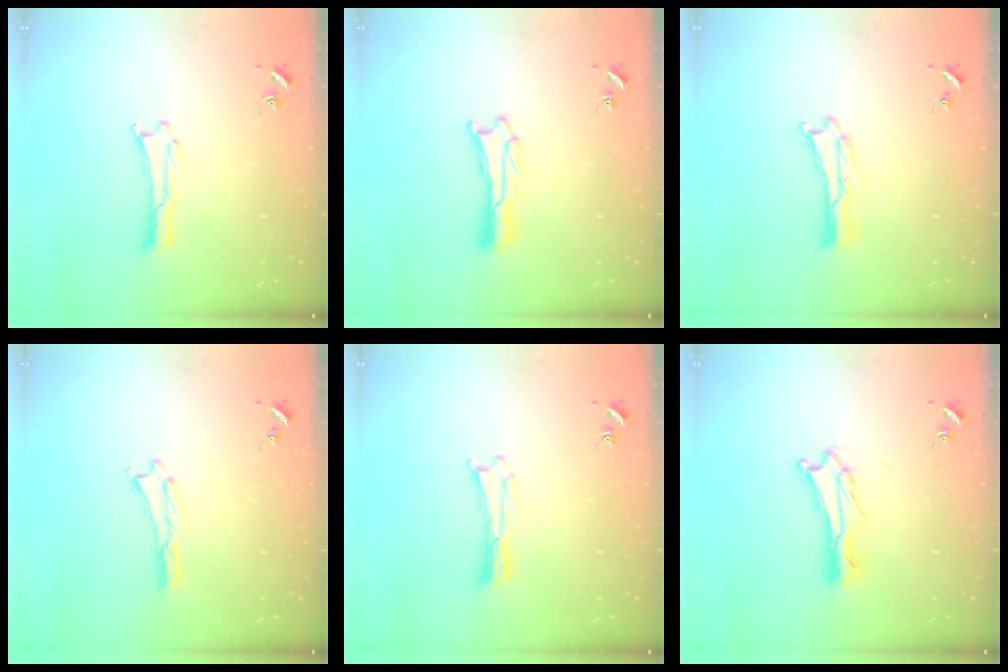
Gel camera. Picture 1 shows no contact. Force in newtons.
{"total": 0.9, "press": 0.9, "slide": 0.1}
{"total": 0.0}
{"total": 0.0}
{"total": 0.0}
{"total": 2.0, "press": 2.0, "slide": 0.2}